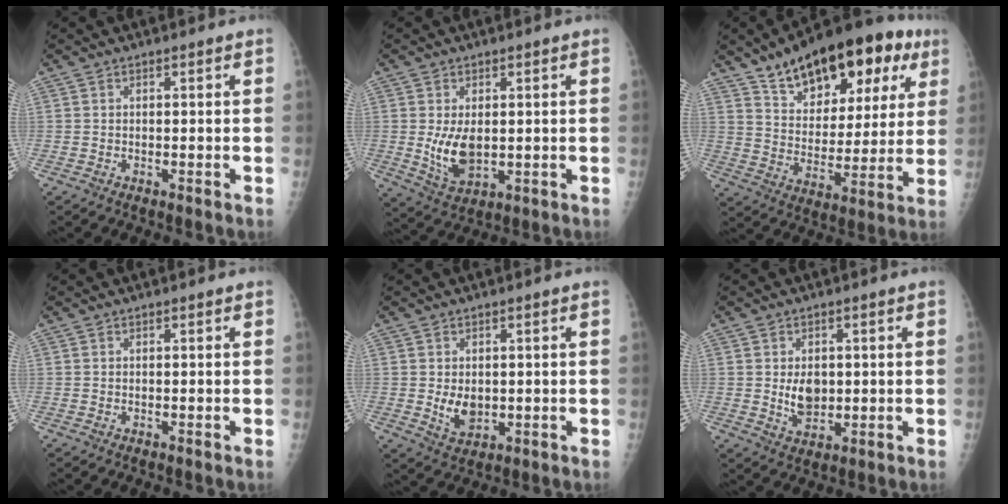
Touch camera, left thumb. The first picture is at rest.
{"total": 7.2, "force": [0.1, 4.3, 5.8], "torque": [-0.094, -0.018, 0.015]}
{"total": 24.4, "force": [13.8, 12.3, 16.0], "torque": [-0.195, -0.016, 0.214]}
{"total": 0.0}
{"total": 4.9, "force": [0.0, 3.5, 3.4], "torque": [-0.041, -0.009, 0.012]}
{"total": 5.6, "force": [0.4, 4.0, 4.0], "torque": [-0.044, -0.008, 0.017]}